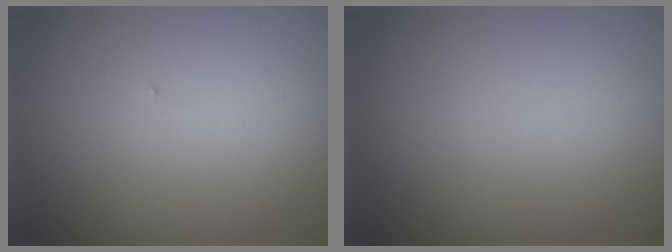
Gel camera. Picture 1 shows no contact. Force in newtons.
{"total": 0.0}